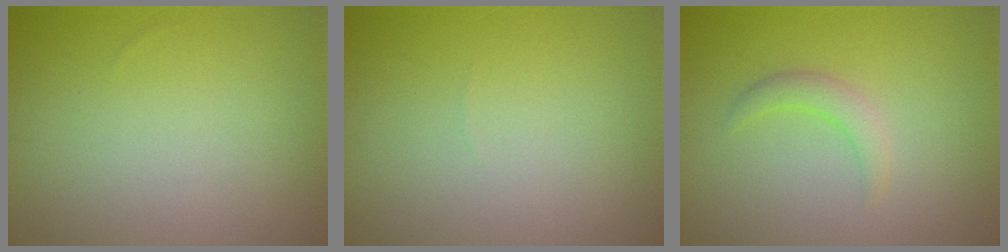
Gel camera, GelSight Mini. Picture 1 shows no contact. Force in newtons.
{"total": 0.0}
{"total": 1.7, "press": 1.7, "slide": 0.2}